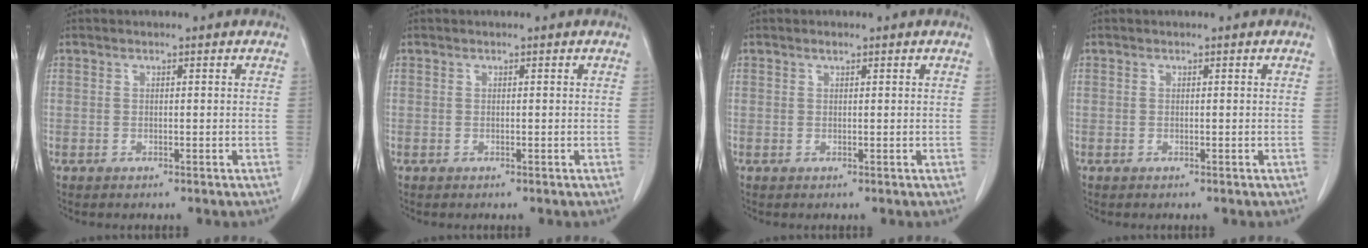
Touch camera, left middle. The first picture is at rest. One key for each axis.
{"total": 0.0}
{"total": 0.6, "fx": 0.5, "fy": 0.2, "fz": 0.4, "tx": -0.011, "ty": 0.000, "tz": 0.008}
{"total": 0.0}